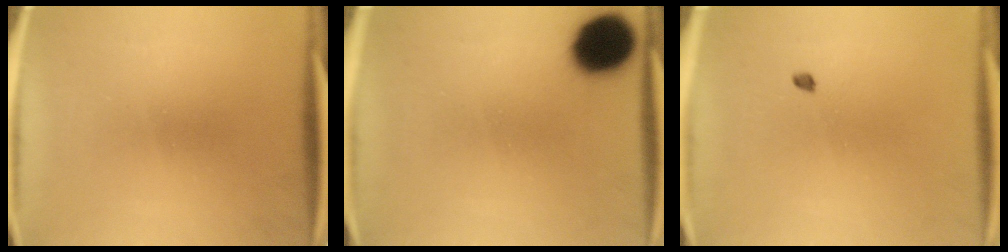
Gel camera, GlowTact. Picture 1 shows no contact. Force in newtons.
{"total": 13.7}
{"total": 0.9}